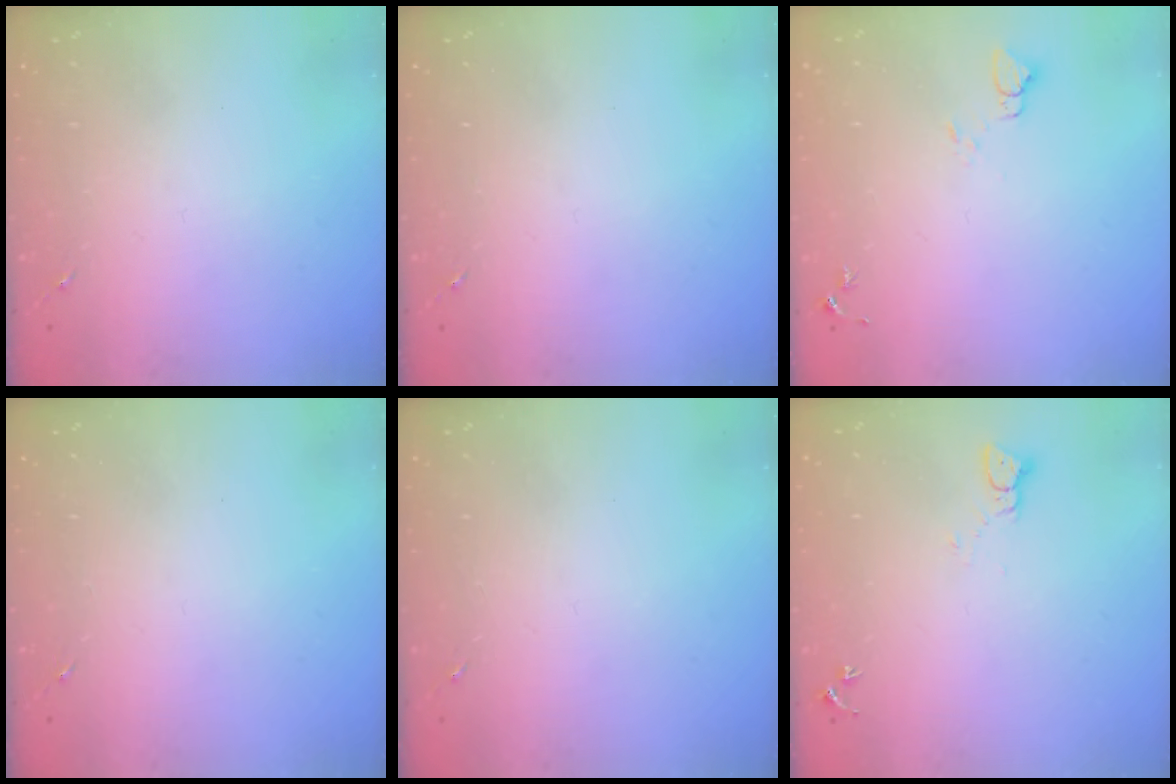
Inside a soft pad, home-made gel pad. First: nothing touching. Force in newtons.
{"total": 0.0}
{"total": 3.9, "press": 3.9, "slide": 0.4}
{"total": 0.0}
{"total": 0.0}
{"total": 2.2, "press": 2.2, "slide": 0.2}